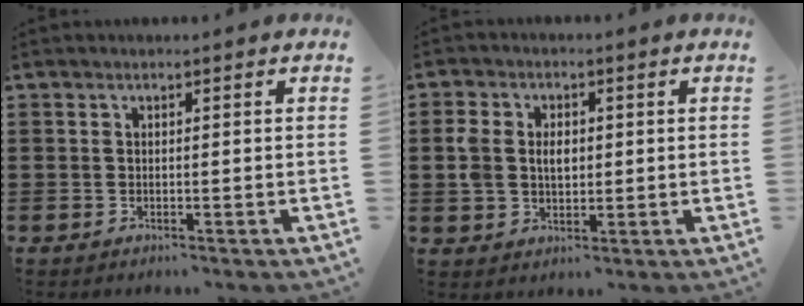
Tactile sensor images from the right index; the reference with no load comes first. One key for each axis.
{"total": 4.1, "fx": 0.3, "fy": 3.0, "fz": 2.8, "tx": -0.069, "ty": 0.010, "tz": 0.001}